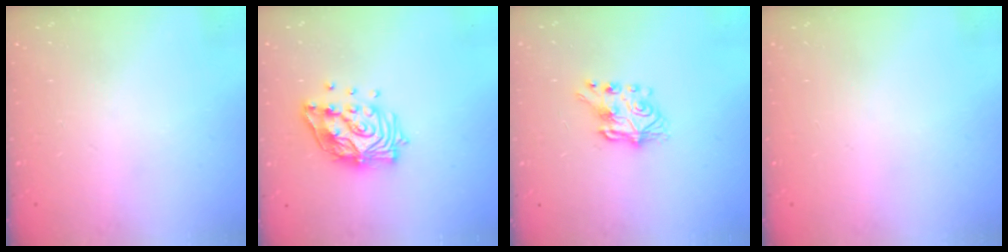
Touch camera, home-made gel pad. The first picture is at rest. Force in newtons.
{"total": 14.5, "press": 14.4, "slide": 1.6}
{"total": 6.9, "press": 6.9, "slide": 0.3}
{"total": 0.0}